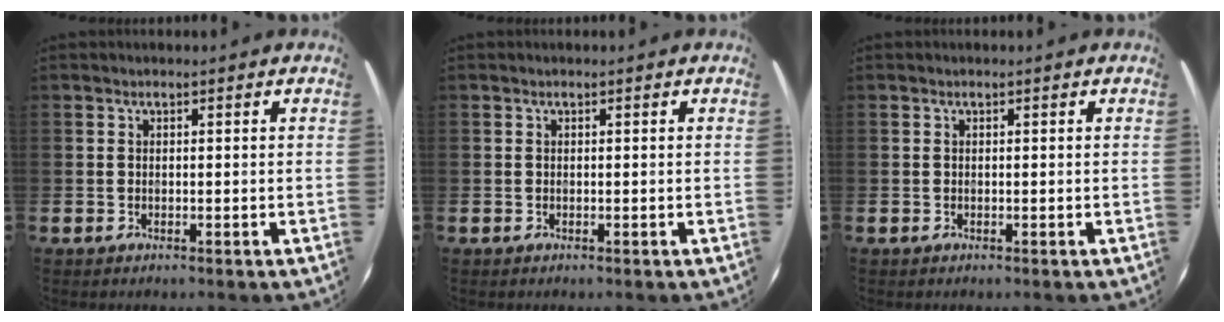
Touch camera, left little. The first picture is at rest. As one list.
[{"total": 0.0}, {"total": 0.0}]